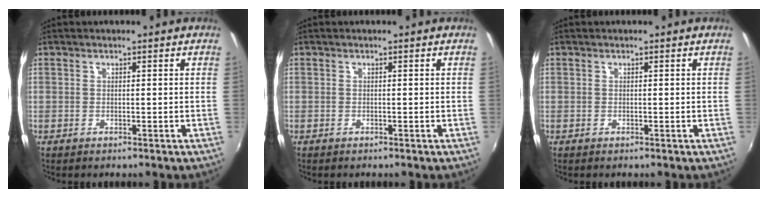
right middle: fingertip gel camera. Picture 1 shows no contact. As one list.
[{"total": 0.0}, {"total": 0.0}]